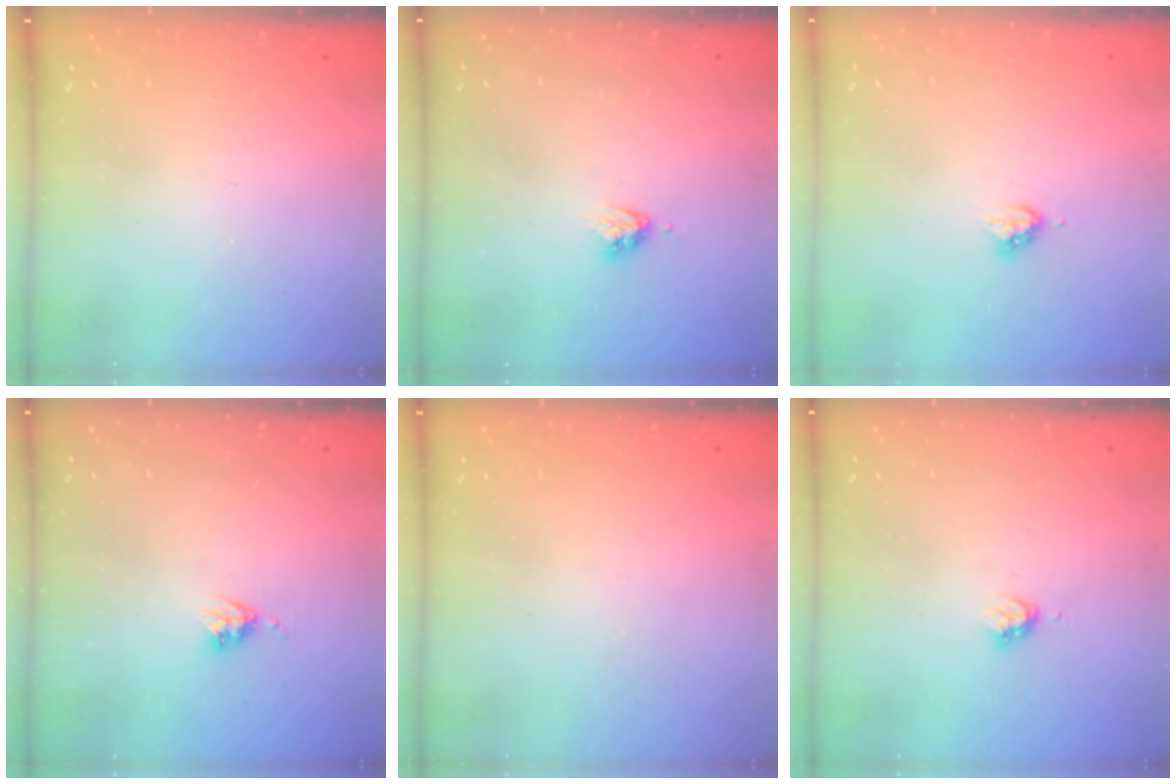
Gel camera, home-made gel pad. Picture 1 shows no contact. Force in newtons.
{"total": 3.6, "press": 3.5, "slide": 0.5}
{"total": 4.2, "press": 4.1, "slide": 0.5}
{"total": 5.2, "press": 5.2, "slide": 0.6}
{"total": 0.0}
{"total": 2.9, "press": 2.8, "slide": 0.4}